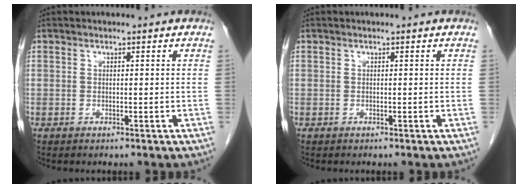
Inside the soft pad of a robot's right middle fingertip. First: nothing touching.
{"total": 0.0}